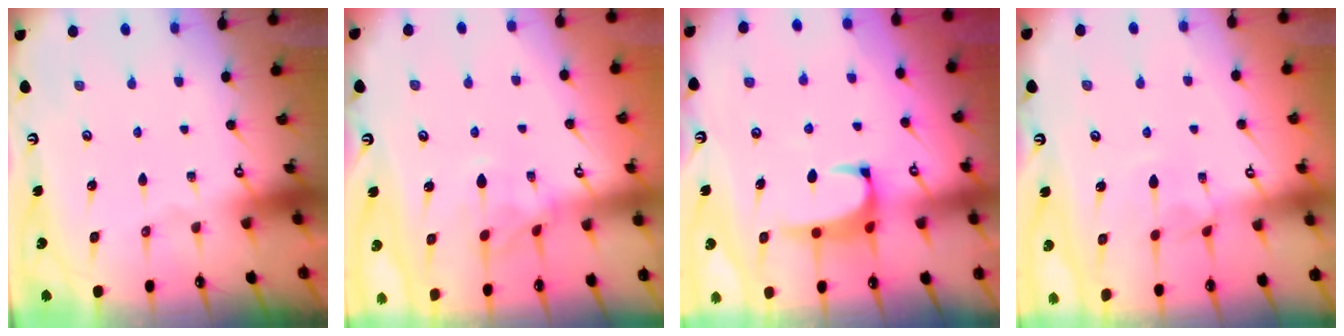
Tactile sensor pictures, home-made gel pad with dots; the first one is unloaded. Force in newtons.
{"total": 1.0, "press": 0.6, "slide": 0.9}
{"total": 0.9, "press": 0.6, "slide": 0.6}
{"total": 3.2, "press": 3.2, "slide": 0.6}